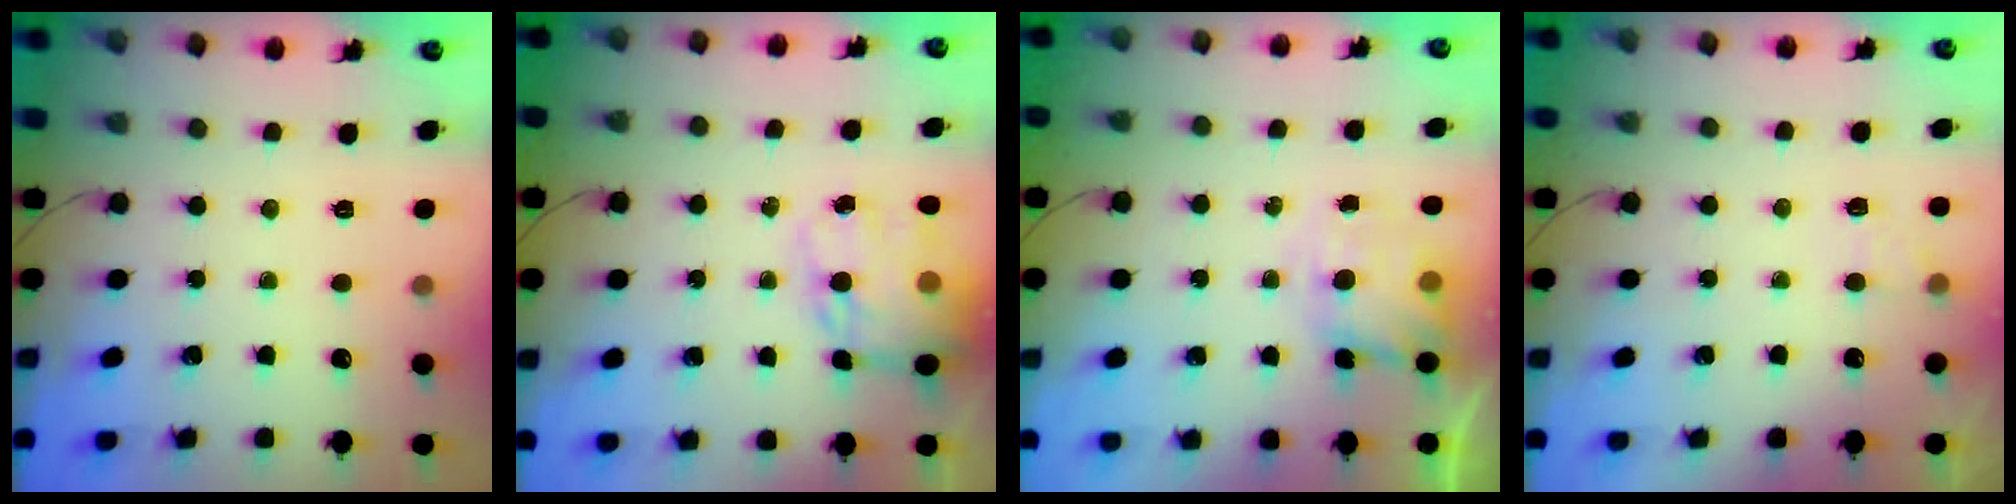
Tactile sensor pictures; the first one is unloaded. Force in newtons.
{"total": 15.5, "press": 15.1, "slide": 3.7}
{"total": 5.2, "press": 5.0, "slide": 1.4}
{"total": 5.1, "press": 4.8, "slide": 1.5}